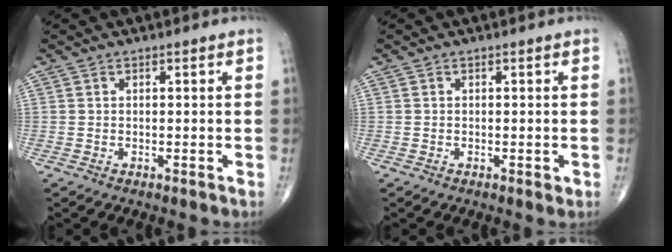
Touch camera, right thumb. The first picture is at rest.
{"total": 0.7, "force": [-0.1, 0.3, 0.6], "torque": [-0.006, -0.001, -0.002]}